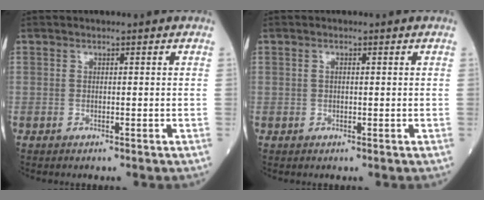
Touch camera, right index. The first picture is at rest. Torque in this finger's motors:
{"motor_torque": [0.00, -0.02, -0.02, 0.00]}